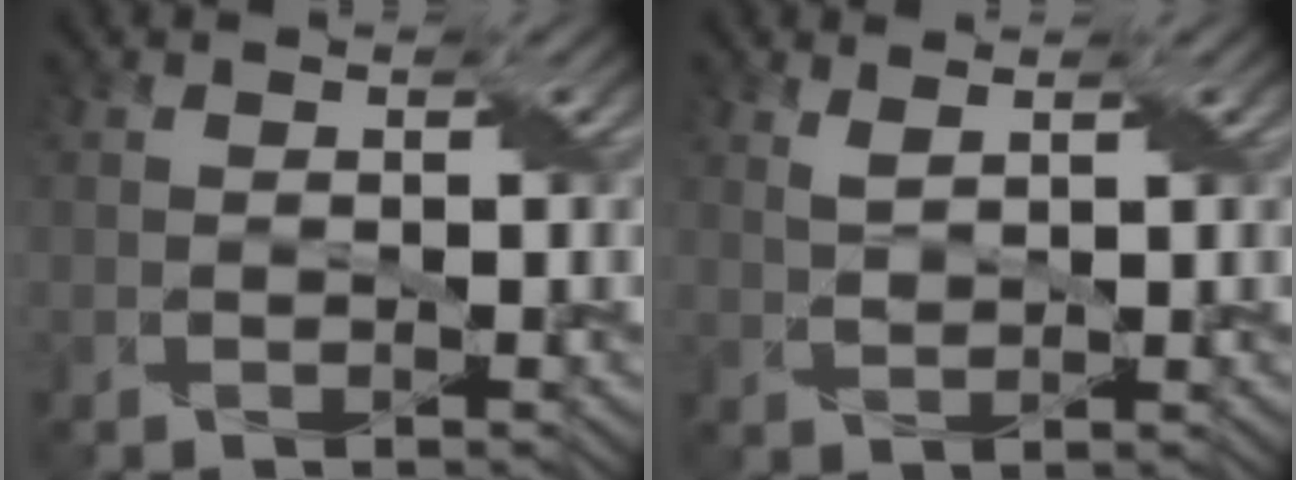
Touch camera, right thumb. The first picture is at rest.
{"total": 1.8, "force": [1.4, 0.3, 1.2], "torque": [-0.031, 0.000, 0.033]}